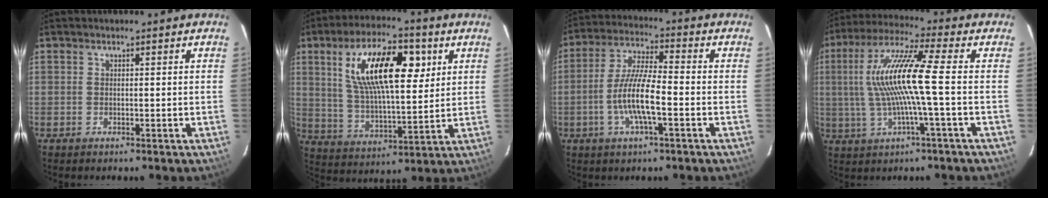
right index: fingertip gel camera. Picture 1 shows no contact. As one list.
[{"total": 17.9, "force": [6.3, 7.0, 15.2], "torque": [-0.271, 0.020, 0.115]}, {"total": 10.2, "force": [-3.2, 1.8, 9.5], "torque": [-0.194, -0.002, -0.061]}, {"total": 12.8, "force": [-0.2, -0.2, 12.8], "torque": [-0.250, 0.008, -0.002]}]